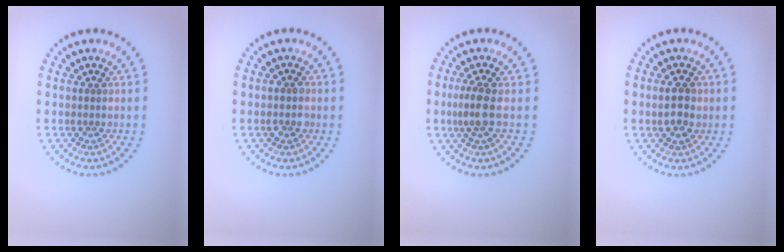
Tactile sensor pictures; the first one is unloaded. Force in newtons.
{"total": 1.4, "press": 1.4, "slide": 0.3}
{"total": 2.0, "press": 1.7, "slide": 1.1}
{"total": 2.3, "press": 2.3, "slide": 0.0}